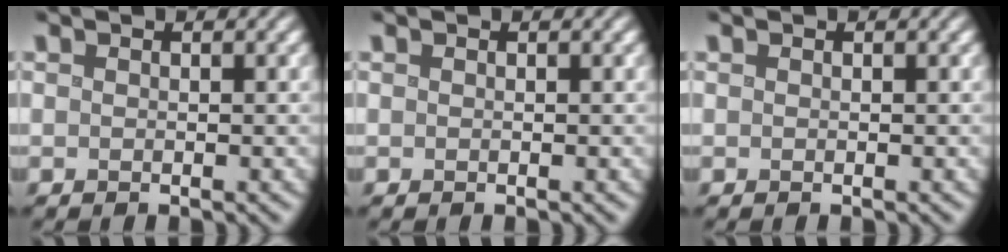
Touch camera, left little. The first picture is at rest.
{"total": 0.0}
{"total": 0.0}